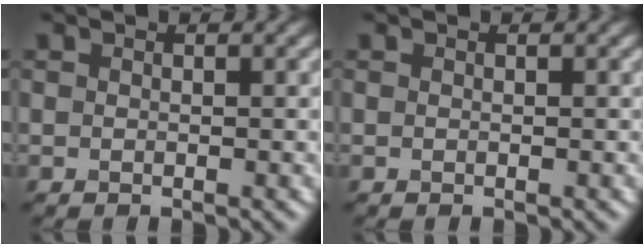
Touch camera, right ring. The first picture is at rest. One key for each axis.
{"total": 0.0}